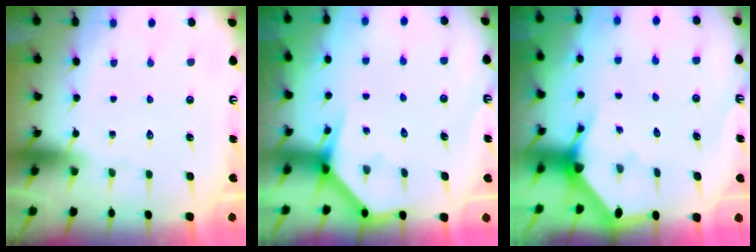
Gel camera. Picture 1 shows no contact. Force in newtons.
{"total": 3.9, "press": 3.9, "slide": 0.2}
{"total": 3.0, "press": 3.0, "slide": 0.2}